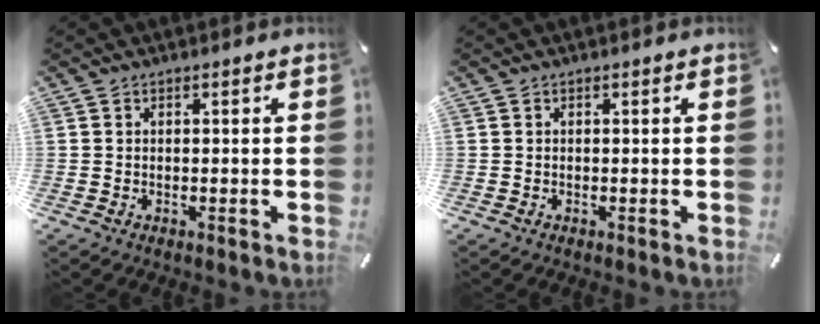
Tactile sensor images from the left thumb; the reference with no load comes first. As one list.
[{"total": 0.0}]